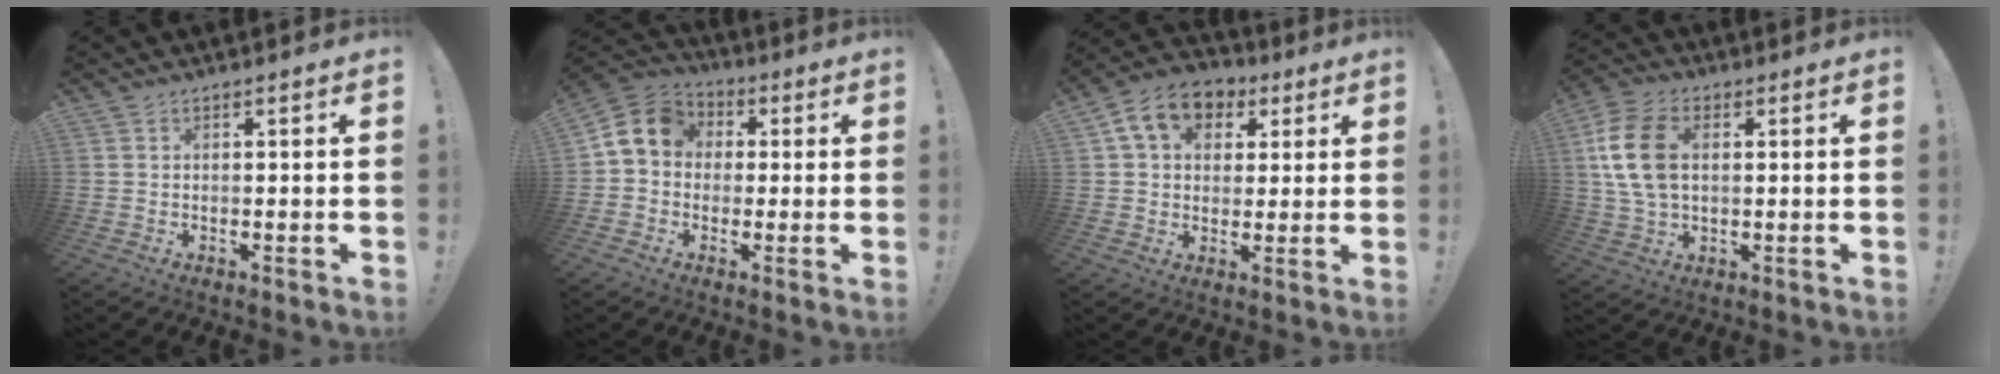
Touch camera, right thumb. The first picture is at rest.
{"total": 10.2, "force": [1.3, 8.5, 5.5], "torque": [-0.090, 0.015, 0.030]}
{"total": 12.1, "force": [4.7, 9.1, 6.4], "torque": [-0.096, -0.008, 0.092]}
{"total": 13.5, "force": [2.1, 8.9, 9.9], "torque": [-0.195, 0.007, 0.043]}